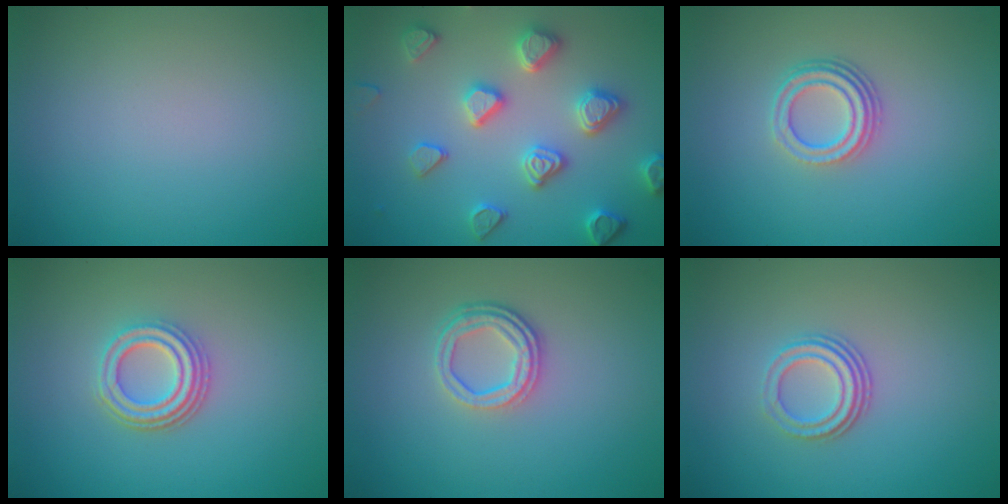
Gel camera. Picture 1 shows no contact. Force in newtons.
{"total": 4.6, "press": 4.5, "slide": 1.0}
{"total": 3.4, "press": 2.5, "slide": 2.4}
{"total": 3.7, "press": 3.0, "slide": 2.1}
{"total": 3.3, "press": 2.6, "slide": 2.1}
{"total": 3.2, "press": 2.3, "slide": 2.3}